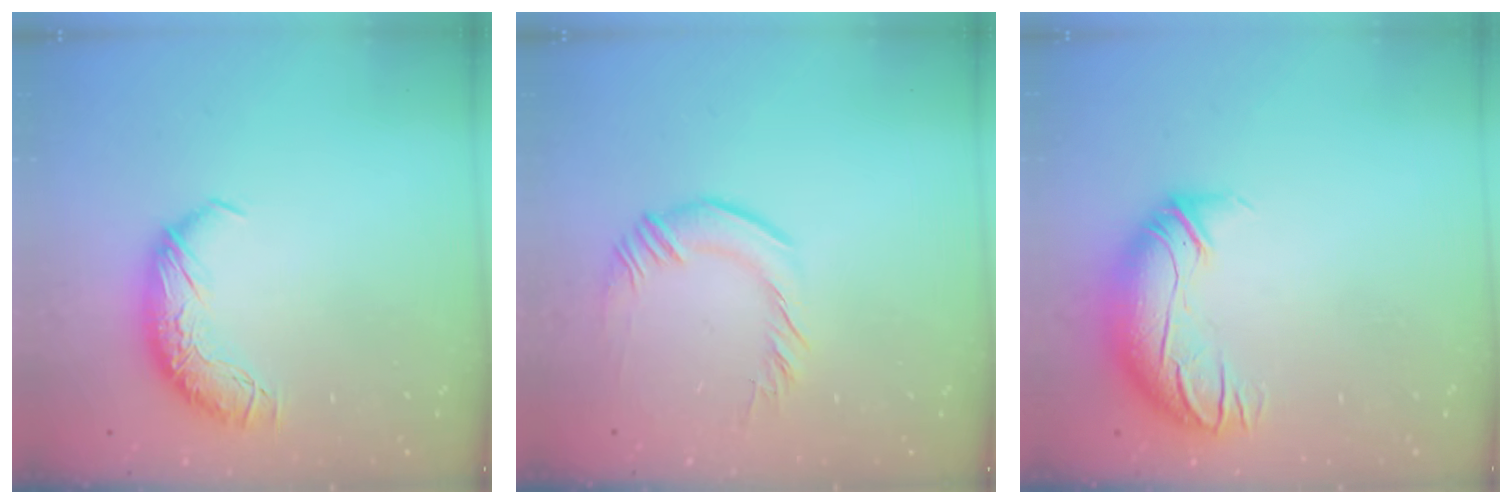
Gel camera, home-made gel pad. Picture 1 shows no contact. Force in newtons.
{"total": 1.2, "press": 0.8, "slide": 0.9}
{"total": 3.0, "press": 0.4, "slide": 2.9}